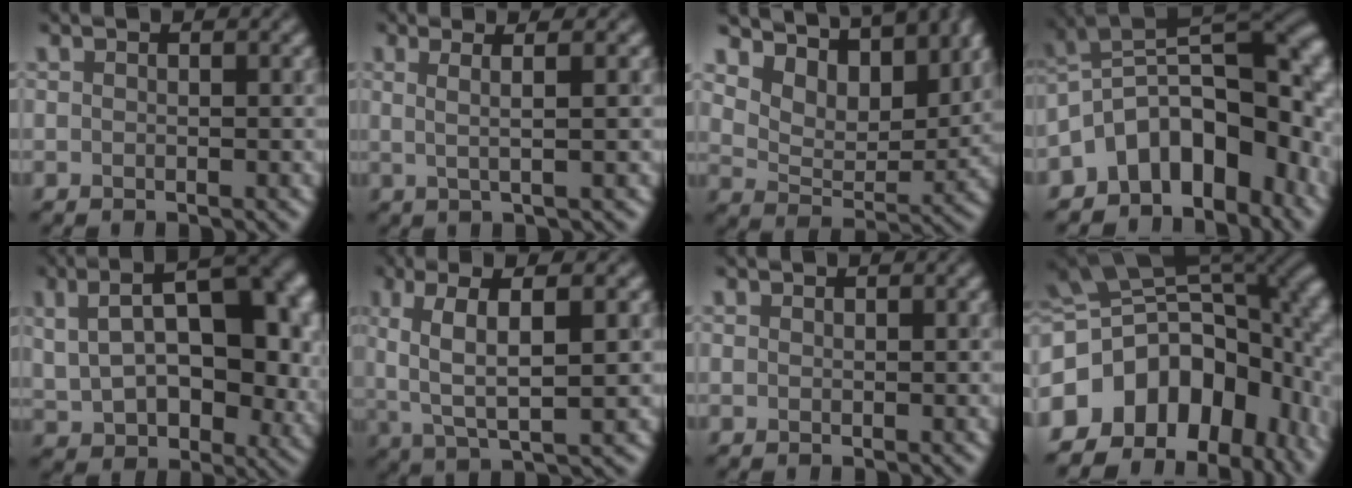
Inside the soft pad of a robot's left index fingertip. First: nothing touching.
{"total": 1.6, "force": [0.1, -0.8, 1.3], "torque": [-0.046, -0.011, 0.019]}
{"total": 7.6, "force": [6.9, 2.1, 2.6], "torque": [-0.090, -0.019, 0.149]}
{"total": 10.4, "force": [-5.6, 5.3, 7.1], "torque": [-0.104, 0.003, -0.063]}
{"total": 9.9, "force": [1.8, 5.6, 8.0], "torque": [-0.147, -0.018, 0.082]}
{"total": 4.8, "force": [0.7, 0.7, 4.7], "torque": [-0.122, -0.011, 0.052]}
{"total": 1.3, "force": [-0.3, -0.8, -0.9], "torque": [0.004, -0.016, 0.015]}
{"total": 14.4, "force": [-5.1, 9.7, 9.3], "torque": [-0.173, -0.012, -0.050]}